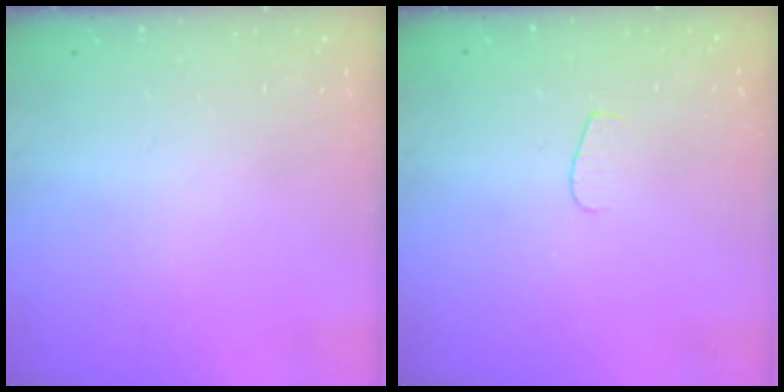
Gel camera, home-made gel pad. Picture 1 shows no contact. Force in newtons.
{"total": 4.0, "press": 4.0, "slide": 0.4}